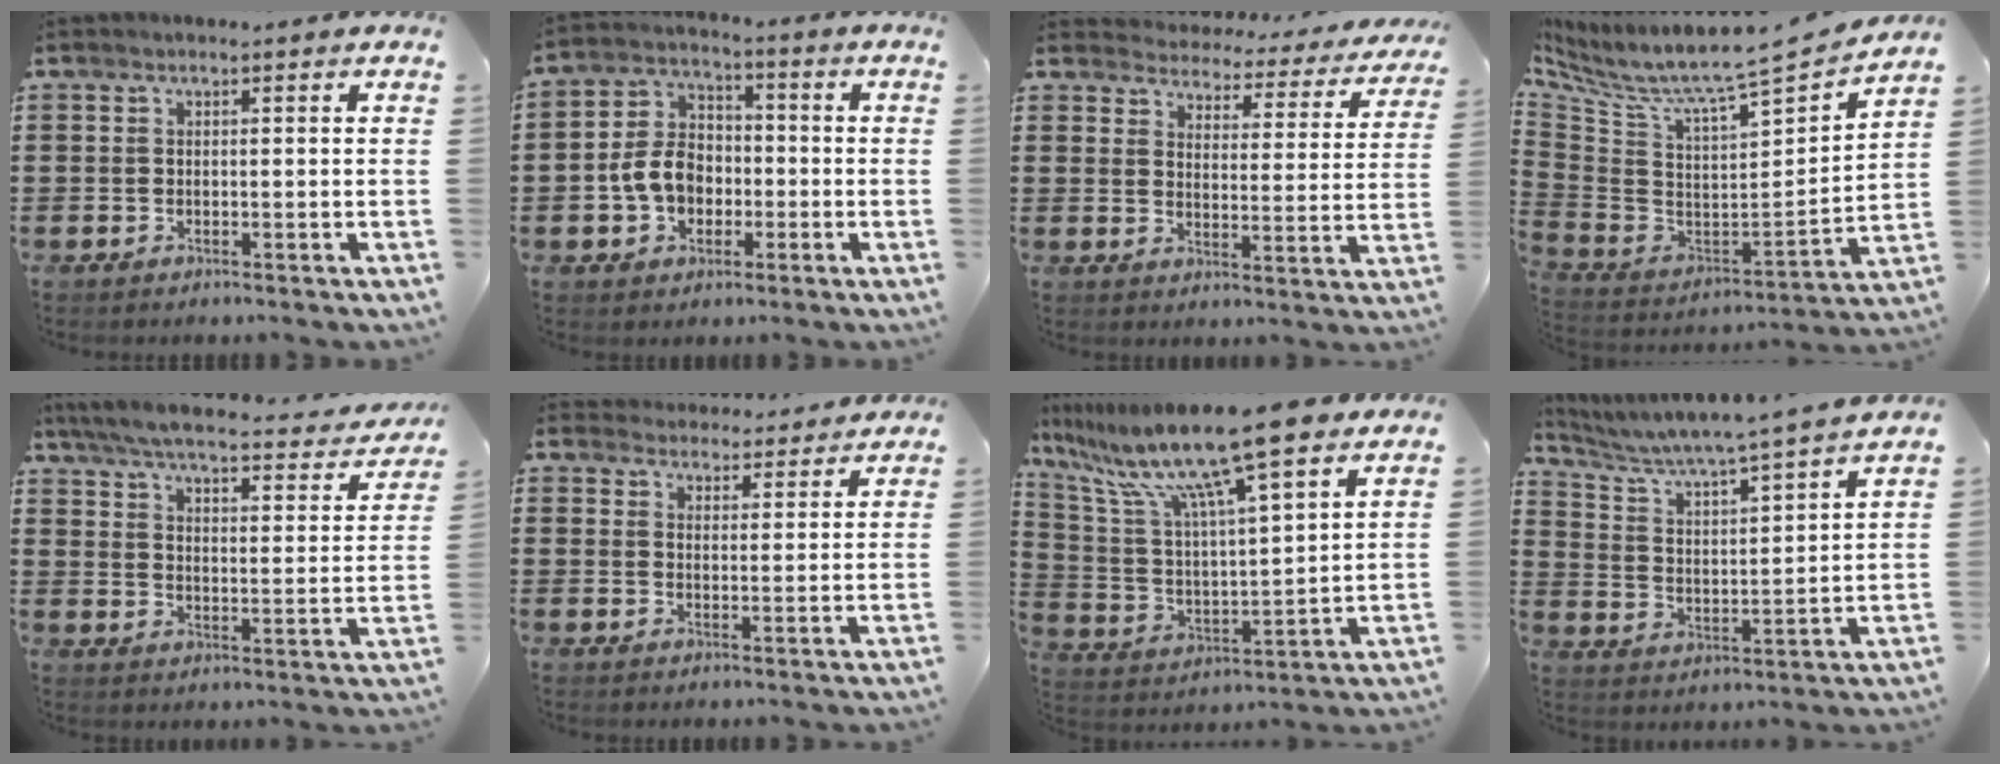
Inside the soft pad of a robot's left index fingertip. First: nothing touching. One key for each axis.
{"total": 7.6, "fx": -1.6, "fy": 6.0, "fz": 4.4, "tx": -0.115, "ty": 0.011, "tz": -0.036}
{"total": 3.0, "fx": 3.0, "fy": 0.3, "fz": -0.1, "tx": -0.021, "ty": -0.029, "tz": 0.044}
{"total": 6.0, "fx": 5.0, "fy": -0.1, "fz": 3.3, "tx": -0.091, "ty": -0.062, "tz": 0.068}
{"total": 5.4, "fx": 4.8, "fy": 0.0, "fz": 2.4, "tx": -0.070, "ty": -0.034, "tz": 0.077}
{"total": 4.0, "fx": 4.0, "fy": 0.6, "fz": -0.1, "tx": -0.015, "ty": -0.017, "tz": 0.073}
{"total": 13.7, "fx": 10.7, "fy": 0.5, "fz": 8.6, "tx": -0.203, "ty": -0.063, "tz": 0.178}
{"total": 4.7, "fx": 4.4, "fy": -0.6, "fz": 1.6, "tx": -0.055, "ty": -0.039, "tz": 0.064}